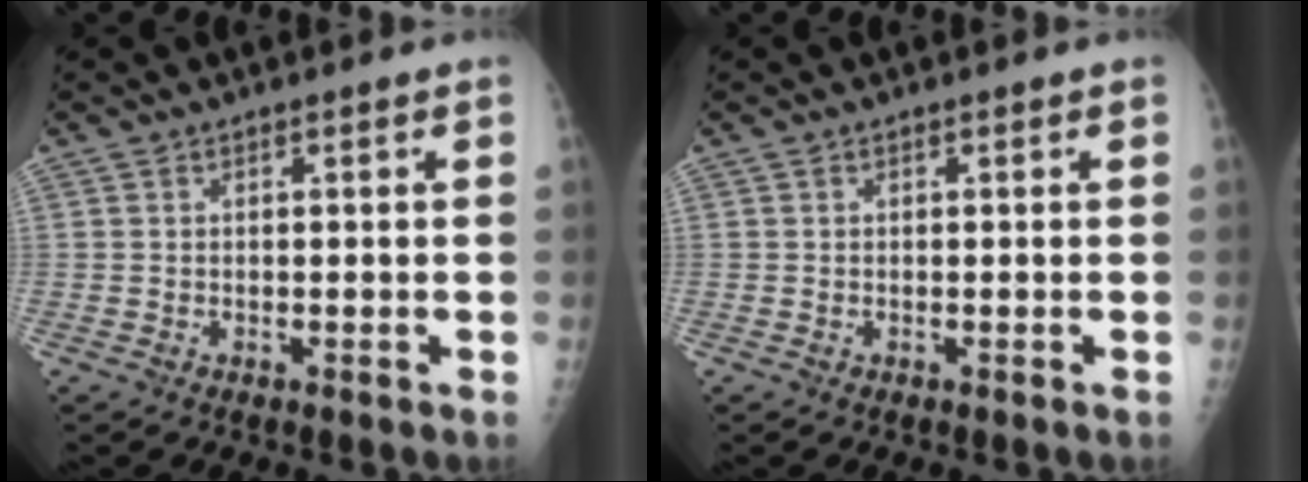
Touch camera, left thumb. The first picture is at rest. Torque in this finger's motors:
{"motor_torque": [0.00, 0.00, 0.00, 0.00, 0.00]}